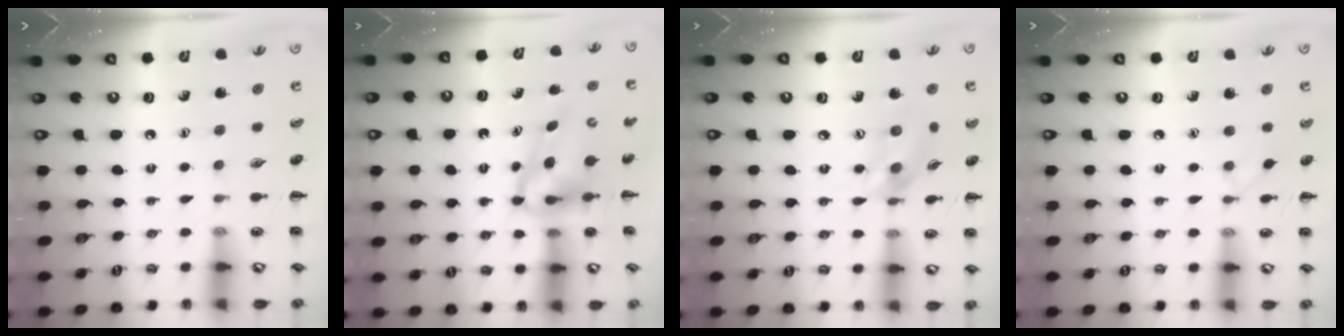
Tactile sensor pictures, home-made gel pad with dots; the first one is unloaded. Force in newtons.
{"total": 6.2, "press": 6.1, "slide": 1.0}
{"total": 8.8, "press": 8.7, "slide": 1.4}
{"total": 3.0, "press": 2.8, "slide": 1.0}